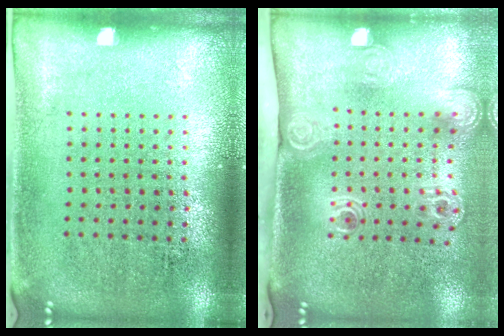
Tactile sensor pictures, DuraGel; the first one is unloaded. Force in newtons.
{"total": 2.1, "press": 1.4, "slide": 1.6}